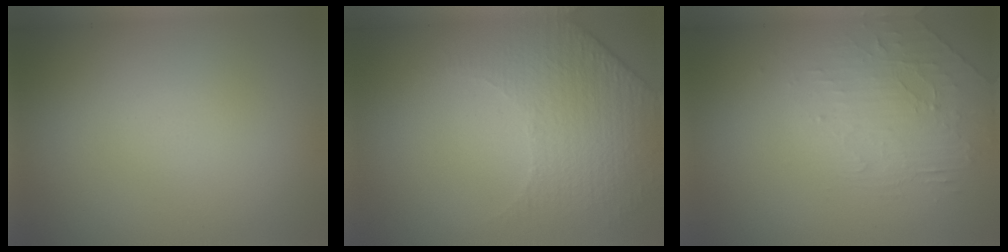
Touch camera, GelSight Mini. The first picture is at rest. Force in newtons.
{"total": 4.7, "press": 3.1, "slide": 3.5}
{"total": 2.1, "press": 1.2, "slide": 1.7}